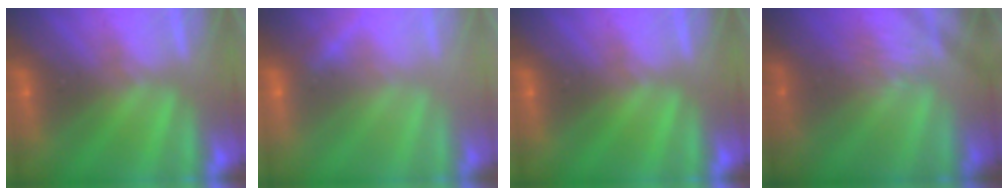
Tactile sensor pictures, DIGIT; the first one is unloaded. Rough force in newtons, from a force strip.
{"total": 2.4}
{"total": 0.0}
{"total": 2.2}